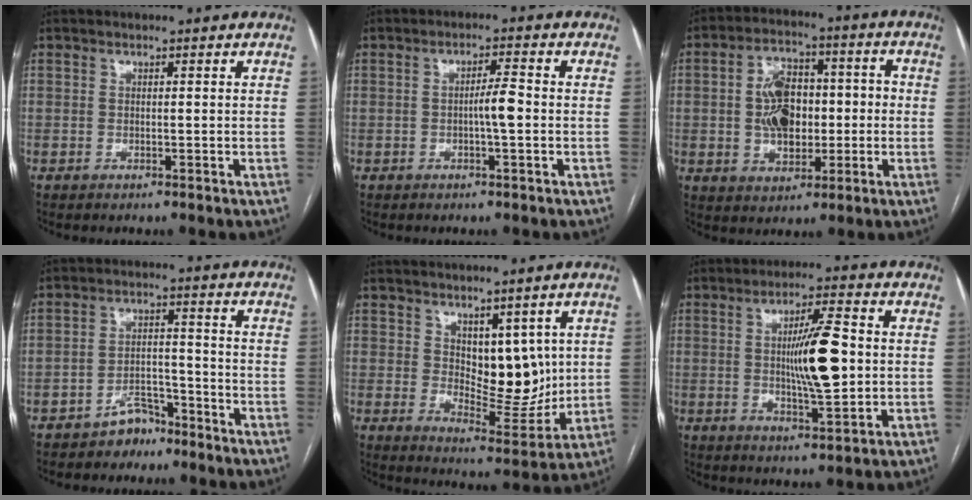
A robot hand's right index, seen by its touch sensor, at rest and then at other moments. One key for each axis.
{"total": 3.3, "fx": -0.6, "fy": 0.1, "fz": 3.2, "tx": -0.052, "ty": 0.002, "tz": -0.010}
{"total": 10.7, "fx": -0.6, "fy": 6.9, "fz": 8.1, "tx": -0.147, "ty": 0.029, "tz": -0.005}
{"total": 5.0, "fx": -4.1, "fy": 2.5, "fz": 1.4, "tx": -0.024, "ty": 0.011, "tz": -0.068}
{"total": 8.7, "fx": 2.4, "fy": 4.5, "fz": 7.0, "tx": -0.098, "ty": -0.007, "tz": 0.054}
{"total": 10.0, "fx": 0.3, "fy": 1.4, "fz": 9.9, "tx": -0.169, "ty": 0.002, "tz": 0.007}